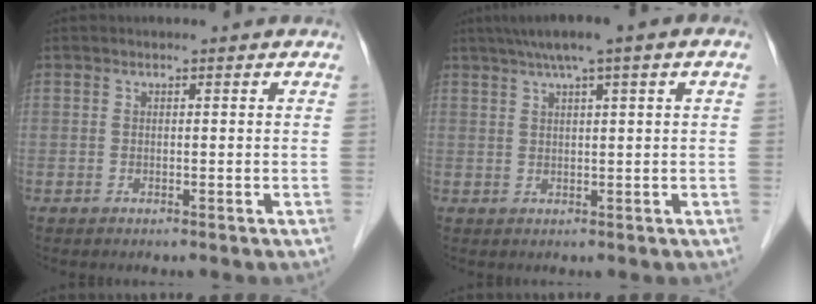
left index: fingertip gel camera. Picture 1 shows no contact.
{"total": 7.4, "force": [4.2, -0.1, 6.0], "torque": [-0.095, 0.035, 0.066]}